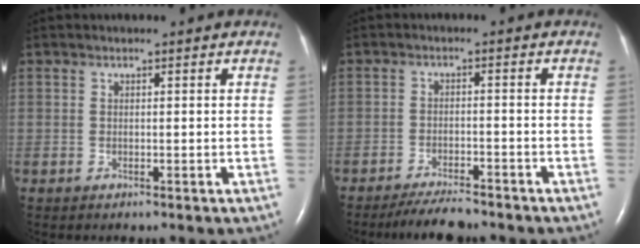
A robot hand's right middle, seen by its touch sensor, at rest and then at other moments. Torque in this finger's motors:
{"motor_torque": [0.11, -0.10, 0.09, 0.02]}